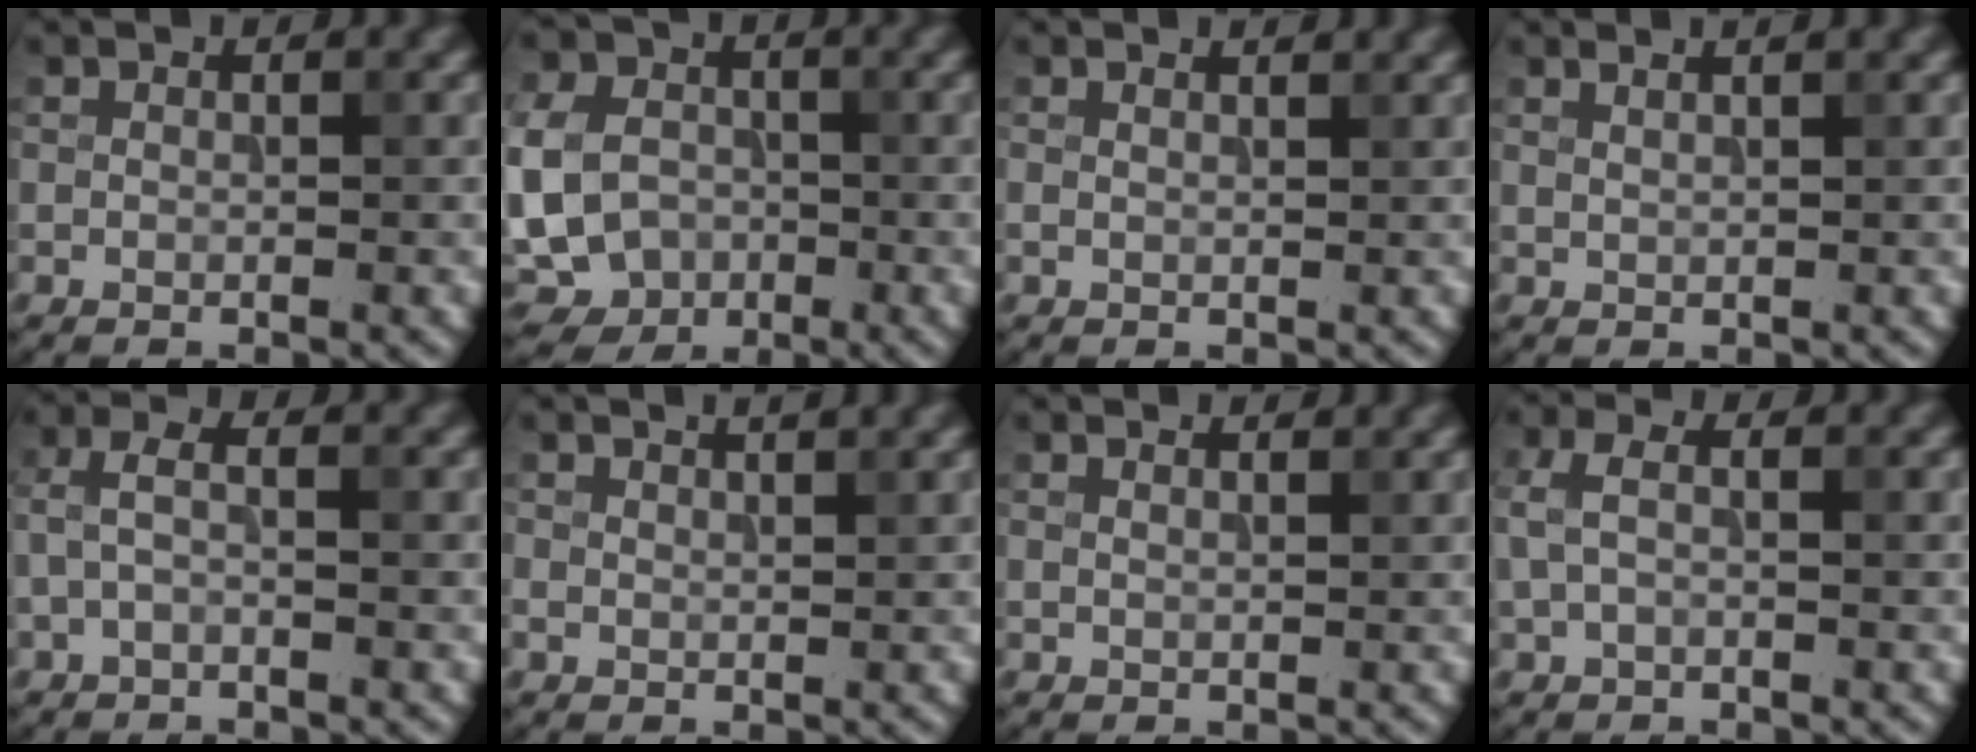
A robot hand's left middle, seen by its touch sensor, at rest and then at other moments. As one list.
[{"total": 10.5, "force": [-2.0, 8.9, 5.2], "torque": [-0.118, -0.008, -0.060]}, {"total": 1.5, "force": [1.3, 0.4, 0.7], "torque": [-0.013, 0.000, 0.008]}, {"total": 2.7, "force": [1.9, 1.1, 1.6], "torque": [-0.003, 0.009, 0.003]}, {"total": 2.0, "force": [-0.4, 0.8, 1.8], "torque": [-0.046, 0.011, -0.013]}, {"total": 1.6, "force": [1.4, 0.4, 0.7], "torque": [-0.014, -0.001, 0.024]}, {"total": 2.1, "force": [1.9, 0.5, 0.8], "torque": [-0.008, 0.004, 0.014]}, {"total": 2.4, "force": [0.3, 1.3, 2.0], "torque": [-0.052, 0.009, 0.001]}]